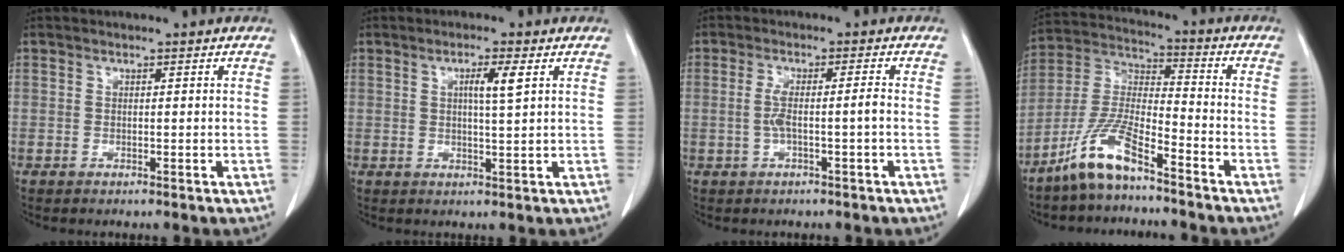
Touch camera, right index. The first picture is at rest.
{"total": 3.4, "force": [1.1, -0.1, 3.2], "torque": [-0.059, -0.001, 0.019]}
{"total": 3.7, "force": [-0.8, 0.0, 3.6], "torque": [-0.074, 0.009, -0.011]}
{"total": 10.2, "force": [-7.4, 1.7, 6.8], "torque": [-0.154, -0.003, -0.149]}